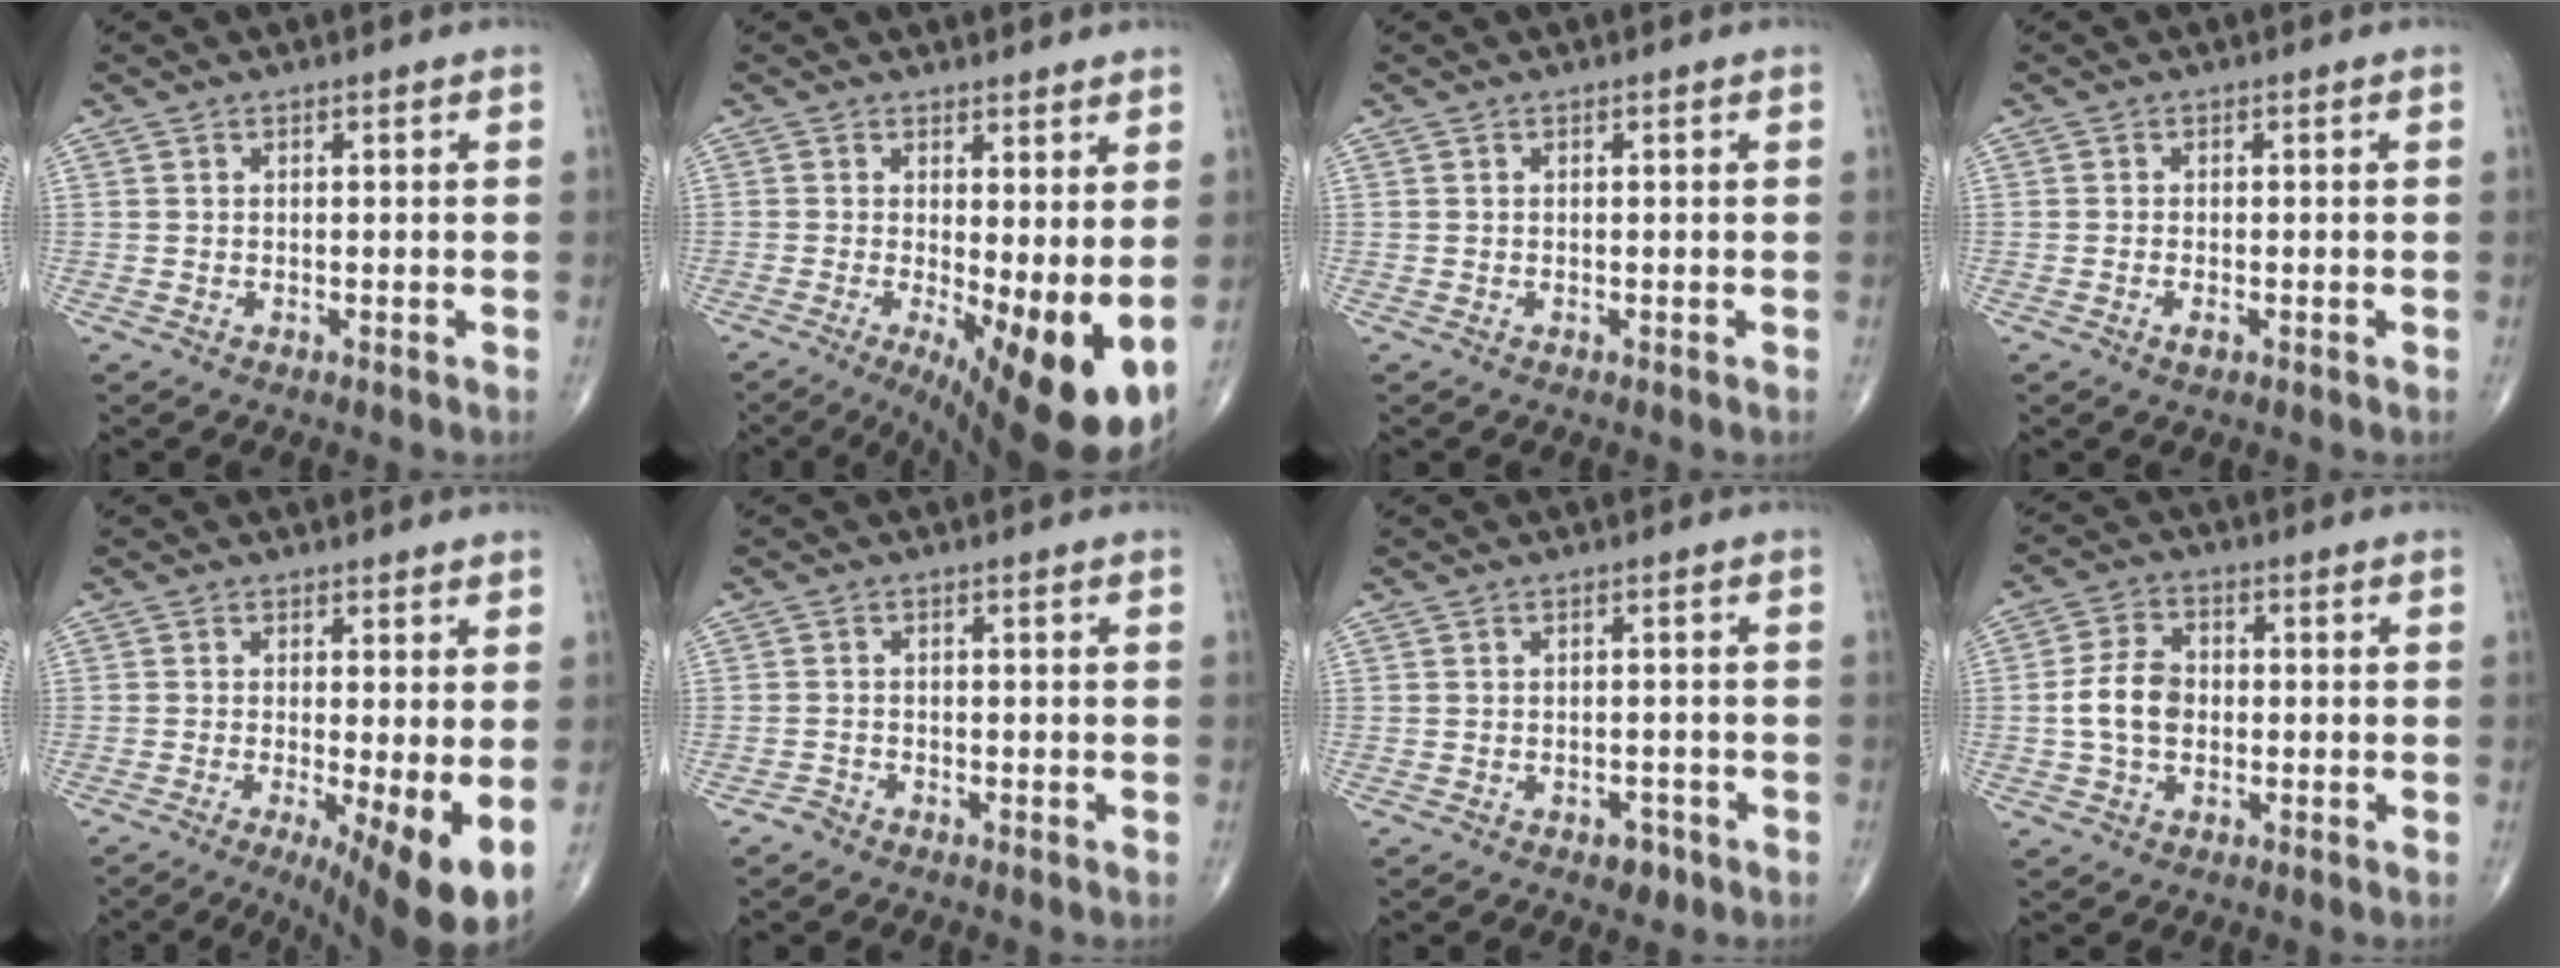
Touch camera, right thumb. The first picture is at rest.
{"total": 13.3, "force": [-1.2, 4.3, 12.5], "torque": [-0.183, -0.029, -0.004]}
{"total": 0.0}
{"total": 1.4, "force": [-0.6, 0.6, 1.1], "torque": [-0.021, -0.001, -0.011]}
{"total": 9.8, "force": [-2.4, 2.0, 9.2], "torque": [-0.143, -0.021, -0.034]}
{"total": 1.3, "force": [-1.1, 0.7, -0.1], "torque": [0.001, 0.001, -0.028]}
{"total": 2.6, "force": [-1.5, 1.6, 1.4], "torque": [-0.006, 0.007, -0.016]}
{"total": 7.5, "force": [-0.7, 5.2, 5.3], "torque": [-0.094, 0.016, -0.018]}